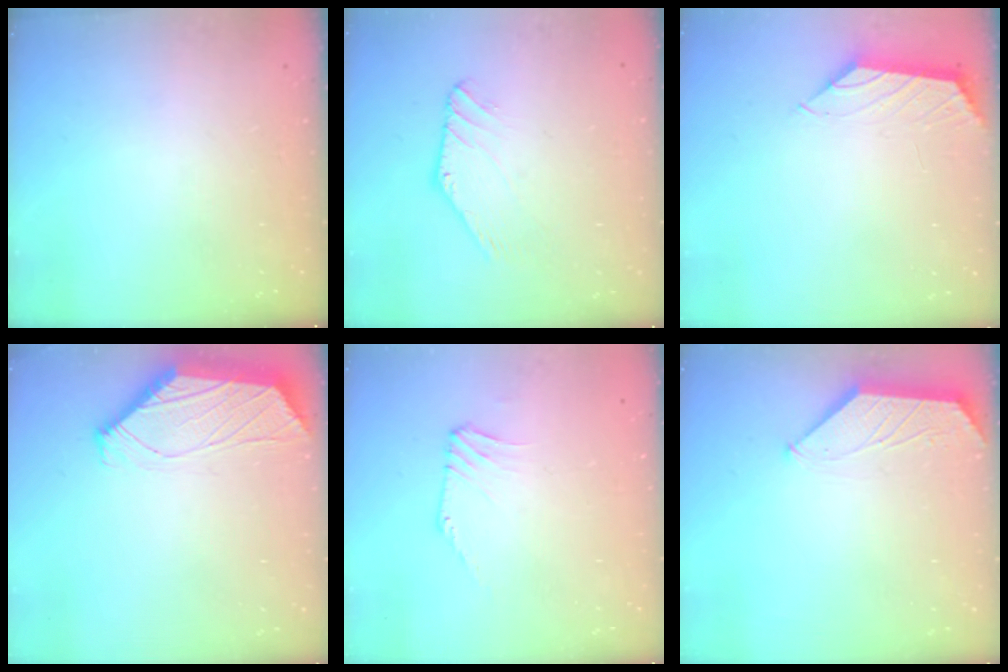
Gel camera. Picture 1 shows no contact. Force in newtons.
{"total": 1.4, "press": 1.4, "slide": 0.0}
{"total": 0.9, "press": 0.8, "slide": 0.4}
{"total": 2.1, "press": 2.1, "slide": 0.5}
{"total": 0.0}
{"total": 1.3, "press": 1.2, "slide": 0.3}